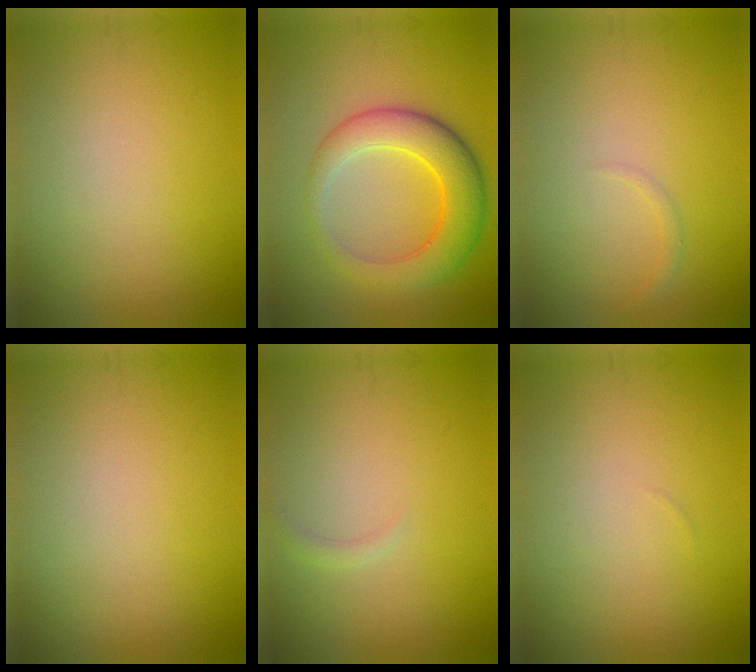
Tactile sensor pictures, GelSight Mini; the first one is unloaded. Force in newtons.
{"total": 6.4, "press": 6.4, "slide": 0.2}
{"total": 0.6, "press": 0.6, "slide": 0.1}
{"total": 0.0}
{"total": 0.8, "press": 0.8, "slide": 0.0}
{"total": 0.0}